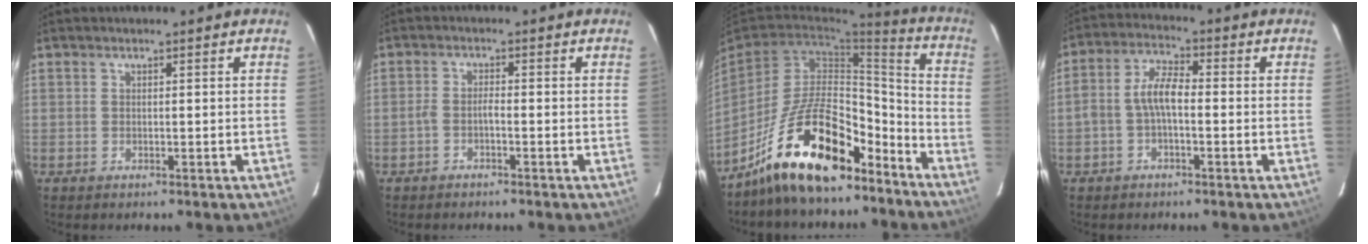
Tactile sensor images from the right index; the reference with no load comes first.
{"total": 1.8, "force": [-1.1, 0.3, 1.3], "torque": [-0.034, 0.007, -0.025]}
{"total": 19.5, "force": [-14.0, 7.4, 11.4], "torque": [-0.206, 0.026, -0.225]}
{"total": 5.5, "force": [-1.2, 2.3, 4.8], "torque": [-0.104, 0.020, -0.026]}